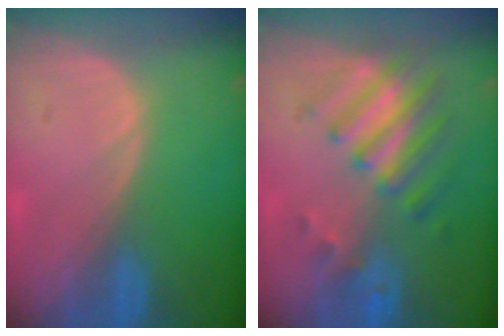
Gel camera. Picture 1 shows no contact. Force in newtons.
{"total": 7.9, "press": 6.9, "slide": 3.8}